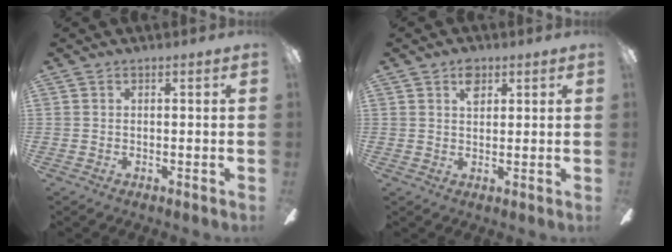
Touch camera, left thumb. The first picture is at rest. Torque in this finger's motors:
{"motor_torque": [0.16, 0.00, 0.11, -0.15, 0.00]}